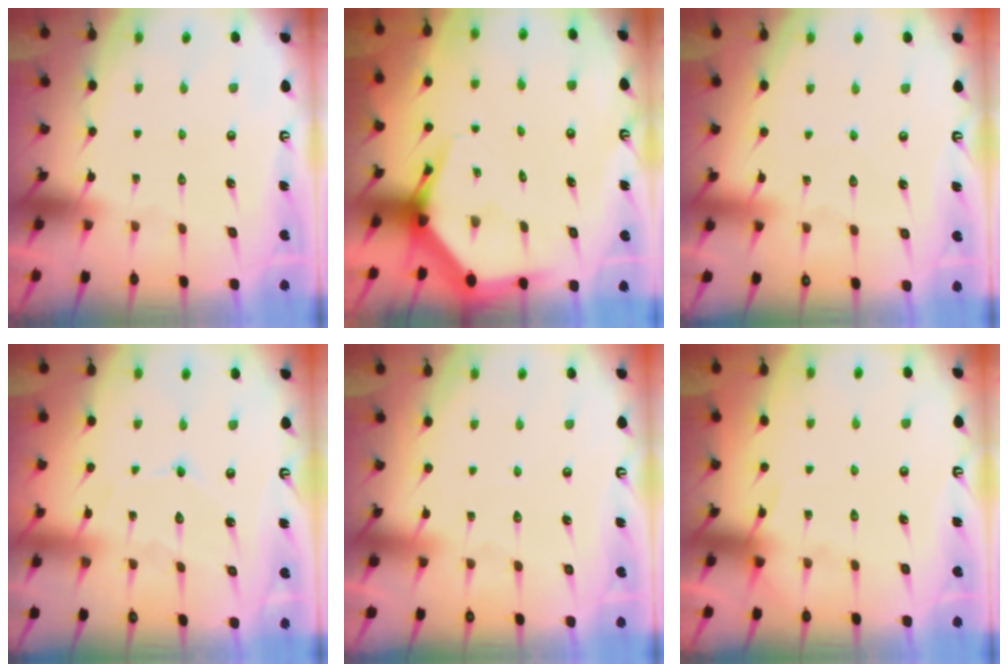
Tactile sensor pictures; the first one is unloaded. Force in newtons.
{"total": 5.8, "press": 5.8, "slide": 0.3}
{"total": 3.7, "press": 3.7, "slide": 0.4}
{"total": 5.9, "press": 5.9, "slide": 0.5}
{"total": 2.7, "press": 2.7, "slide": 0.3}
{"total": 4.9, "press": 4.9, "slide": 0.6}